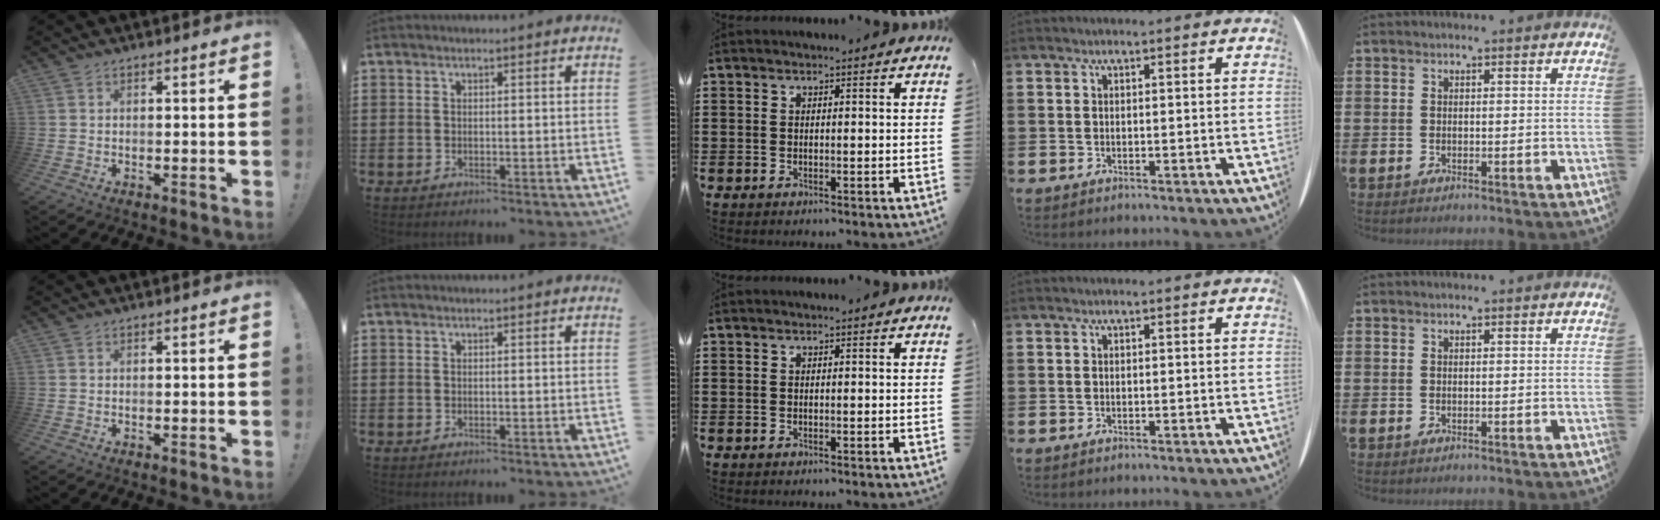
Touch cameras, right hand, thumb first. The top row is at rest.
{}